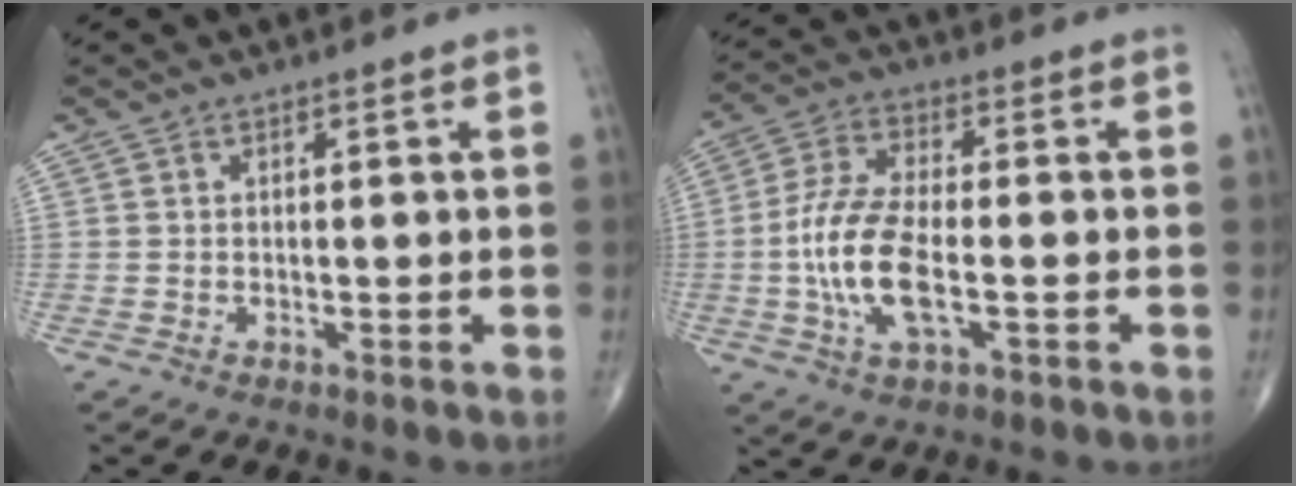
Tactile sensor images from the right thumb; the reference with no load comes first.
{"total": 12.3, "force": [-2.4, 5.2, 10.9], "torque": [-0.234, 0.013, -0.047]}